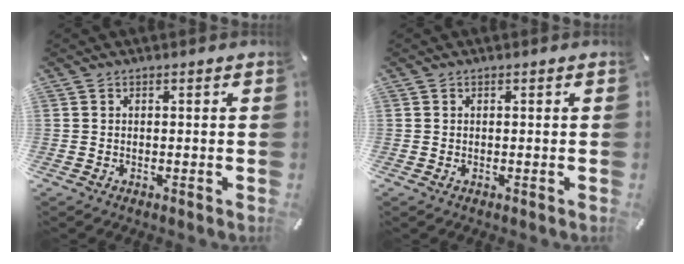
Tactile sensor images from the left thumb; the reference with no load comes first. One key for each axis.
{"total": 0.0}